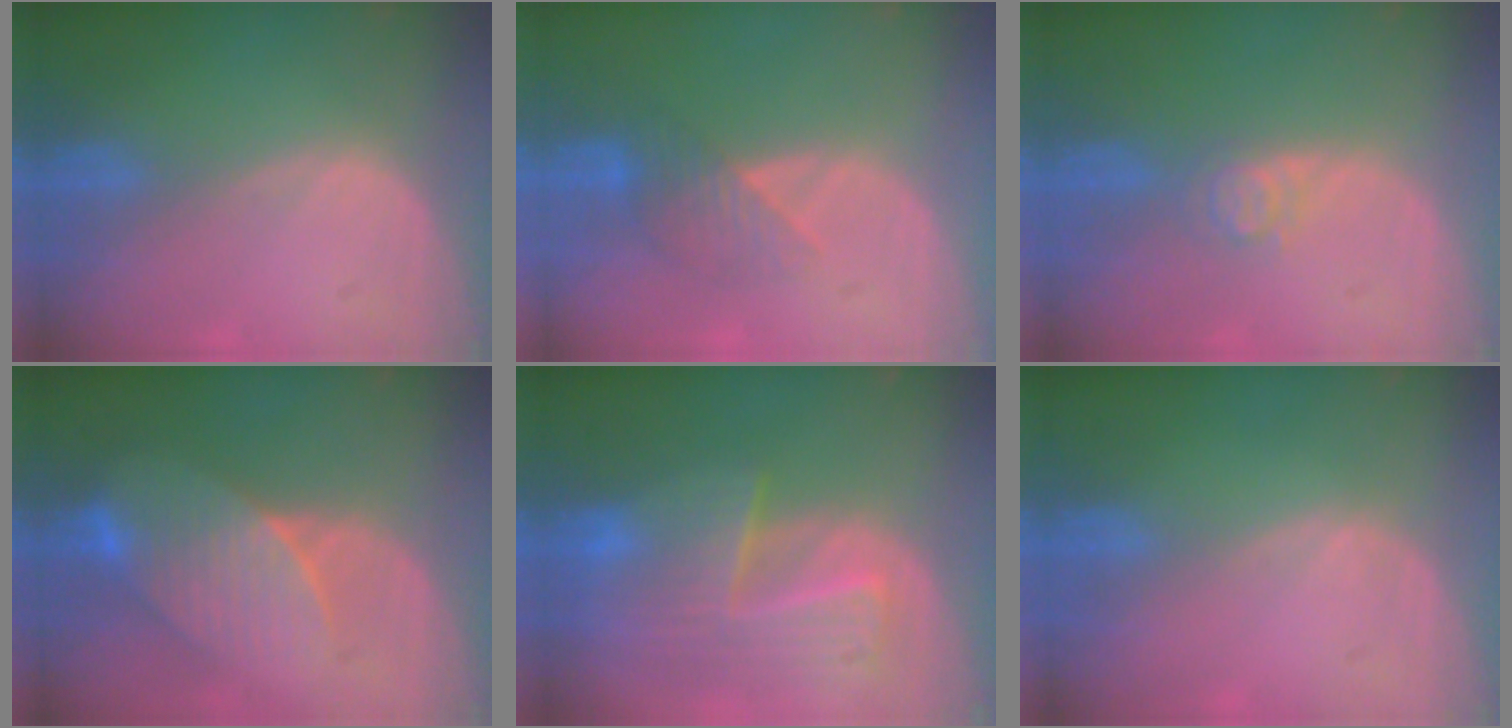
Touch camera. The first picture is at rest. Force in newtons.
{"total": 4.0, "press": 3.8, "slide": 1.0}
{"total": 2.6, "press": 2.6, "slide": 0.3}
{"total": 8.3, "press": 7.9, "slide": 2.6}
{"total": 9.9, "press": 8.5, "slide": 5.0}
{"total": 0.0}